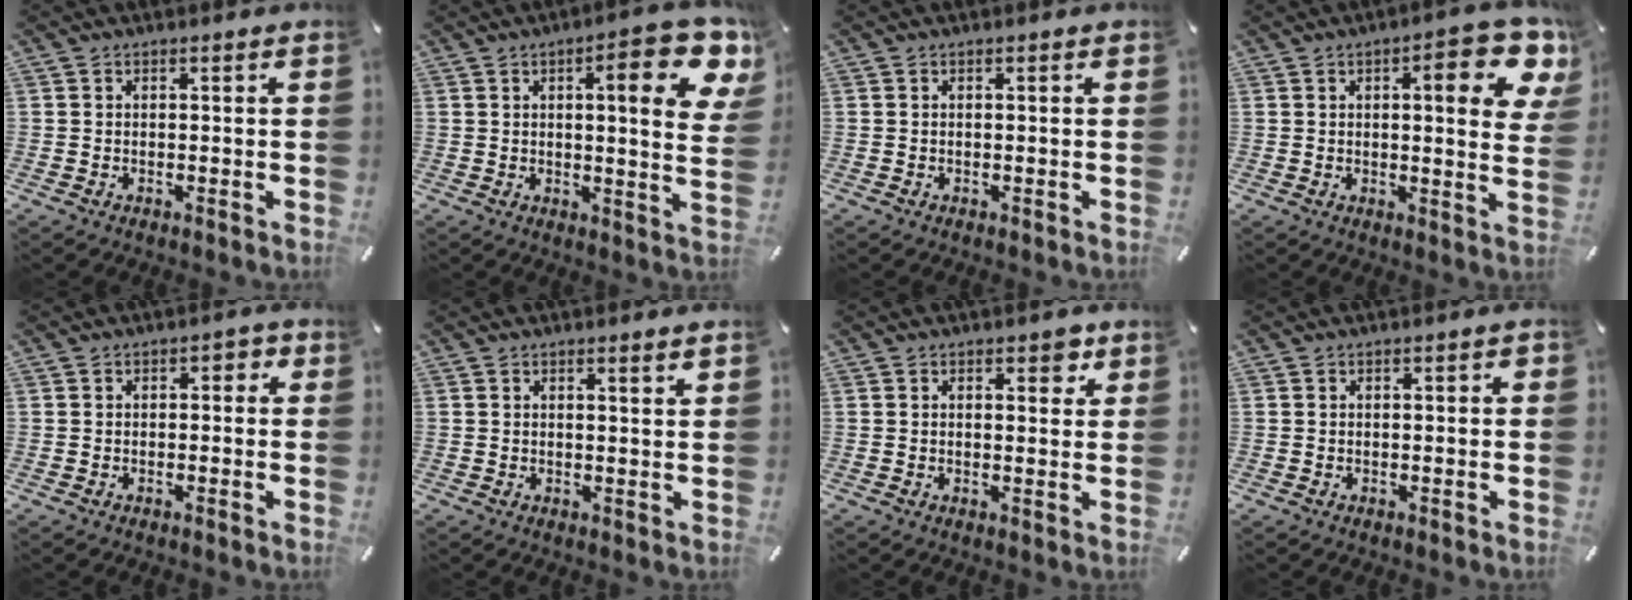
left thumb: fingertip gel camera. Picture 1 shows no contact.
{"total": 15.0, "force": [6.6, 3.9, 12.9], "torque": [-0.165, -0.037, 0.095]}
{"total": 0.0}
{"total": 12.5, "force": [5.4, 3.6, 10.7], "torque": [-0.131, -0.030, 0.080]}
{"total": 1.5, "force": [-0.6, 1.1, 0.8], "torque": [-0.015, 0.009, -0.015]}
{"total": 1.7, "force": [1.1, 0.0, 1.3], "torque": [-0.026, -0.001, 0.019]}
{"total": 3.7, "force": [2.0, 2.1, 2.3], "torque": [-0.012, -0.008, 0.026]}
{"total": 0.7, "force": [0.0, 0.3, 0.7], "torque": [-0.013, 0.002, -0.002]}